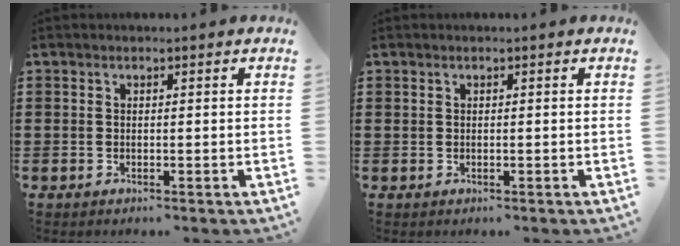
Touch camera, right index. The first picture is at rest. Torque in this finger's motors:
{"motor_torque": [0.23, 0.38, 0.02, -0.01]}